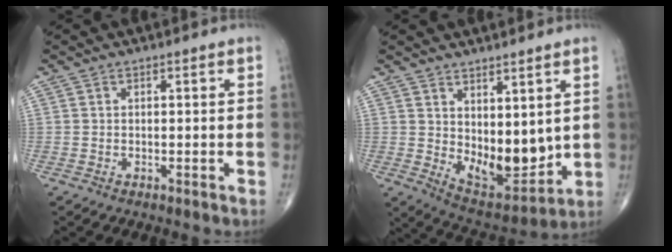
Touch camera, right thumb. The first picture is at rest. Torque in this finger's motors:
{"motor_torque": [0.06, 0.07, 0.67, 0.17, 0.04]}